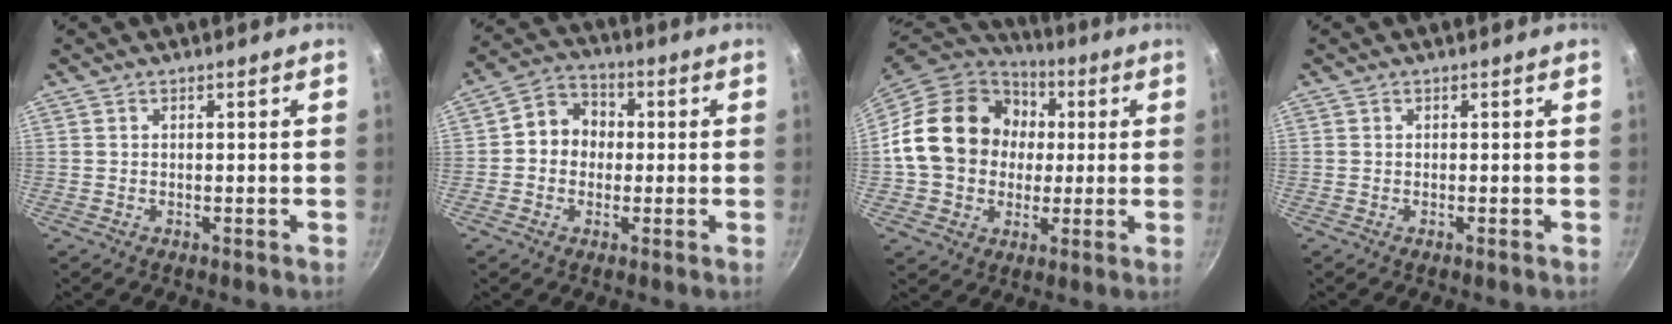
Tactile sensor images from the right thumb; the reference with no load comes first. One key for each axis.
{"total": 8.1, "fx": 0.1, "fy": 7.0, "fz": 3.9, "tx": -0.029, "ty": 0.019, "tz": -0.018}
{"total": 20.7, "fx": 1.8, "fy": 17.2, "fz": 11.3, "tx": -0.174, "ty": 0.032, "tz": 0.027}
{"total": 0.0}